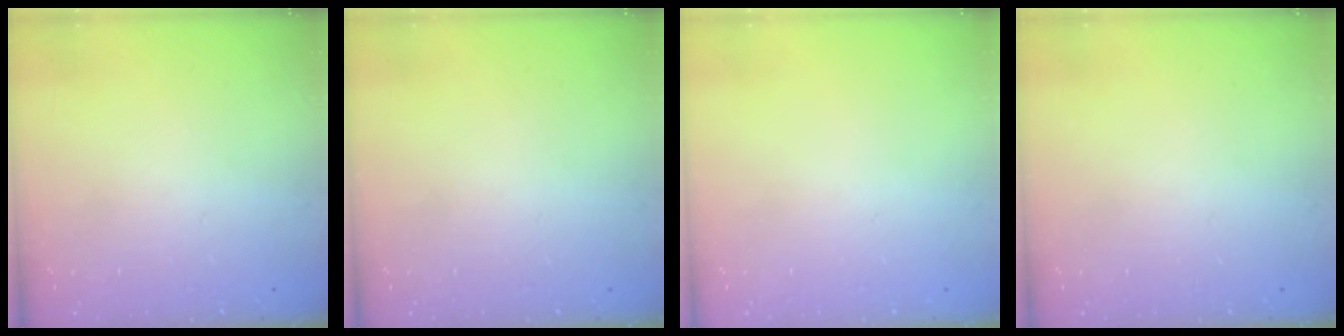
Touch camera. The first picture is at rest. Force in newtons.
{"total": 0.0}
{"total": 0.0}
{"total": 0.0}